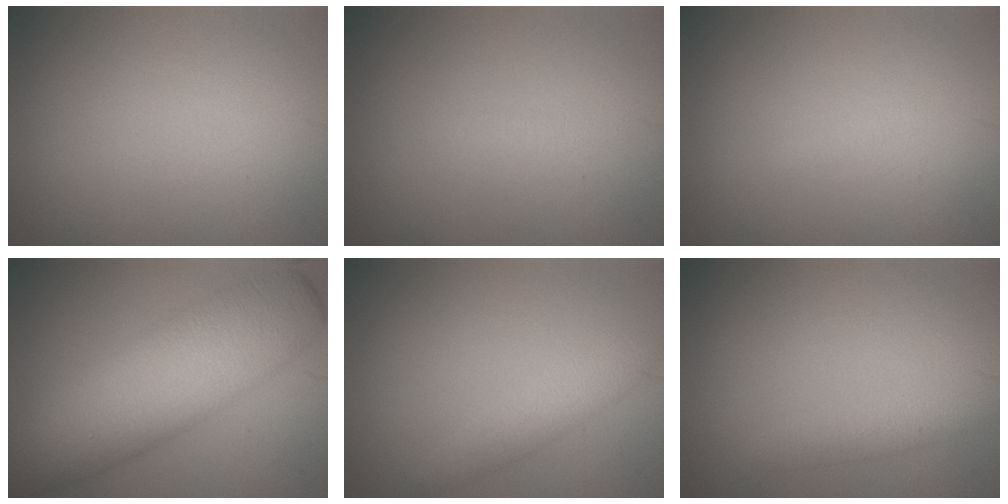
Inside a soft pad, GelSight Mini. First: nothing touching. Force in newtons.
{"total": 0.6, "press": 0.6, "slide": 0.0}
{"total": 0.5, "press": 0.5, "slide": 0.1}
{"total": 10.8, "press": 10.8, "slide": 0.2}
{"total": 2.2, "press": 2.2, "slide": 0.1}
{"total": 1.4, "press": 1.4, "slide": 0.1}